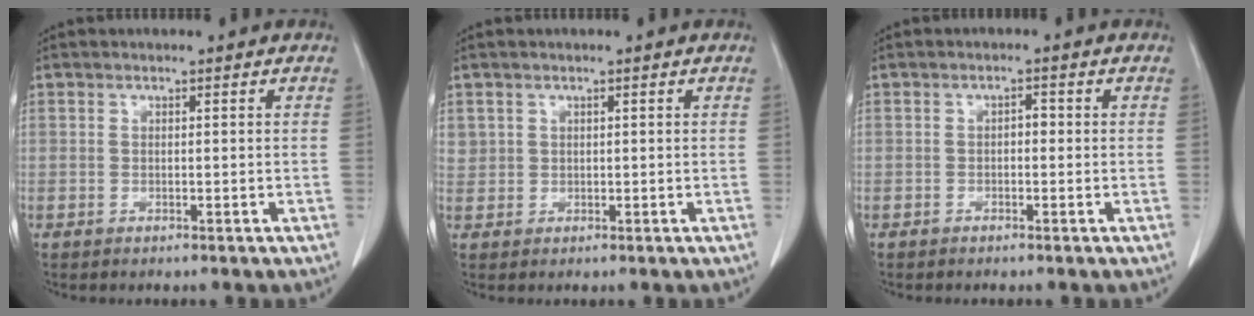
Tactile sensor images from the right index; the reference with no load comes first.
{"total": 2.2, "force": [1.0, 2.0, 0.2], "torque": [0.010, 0.006, 0.019]}
{"total": 1.2, "force": [-0.1, 0.7, 1.0], "torque": [-0.012, 0.005, -0.004]}